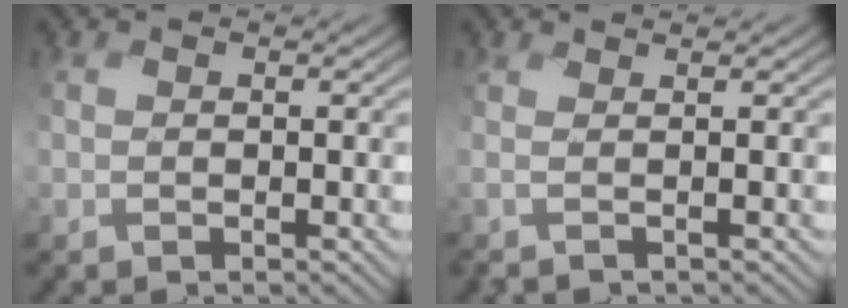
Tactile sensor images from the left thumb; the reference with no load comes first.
{"total": 0.9, "force": [0.3, -0.6, 0.7], "torque": [-0.013, 0.005, -0.011]}